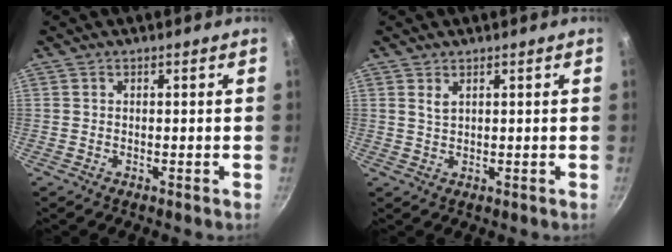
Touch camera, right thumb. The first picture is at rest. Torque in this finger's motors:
{"motor_torque": [-0.51, 0.40, -0.29, 0.22, 0.06]}